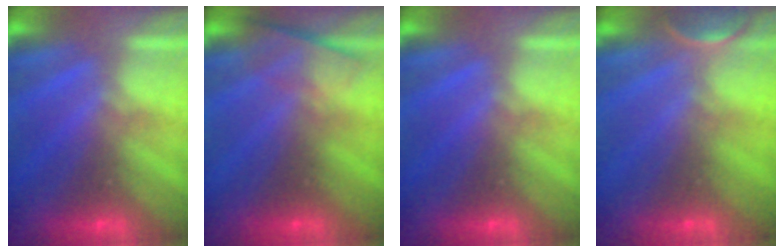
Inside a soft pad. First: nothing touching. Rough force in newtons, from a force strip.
{"total": 2.4}
{"total": 0.0}
{"total": 2.5}